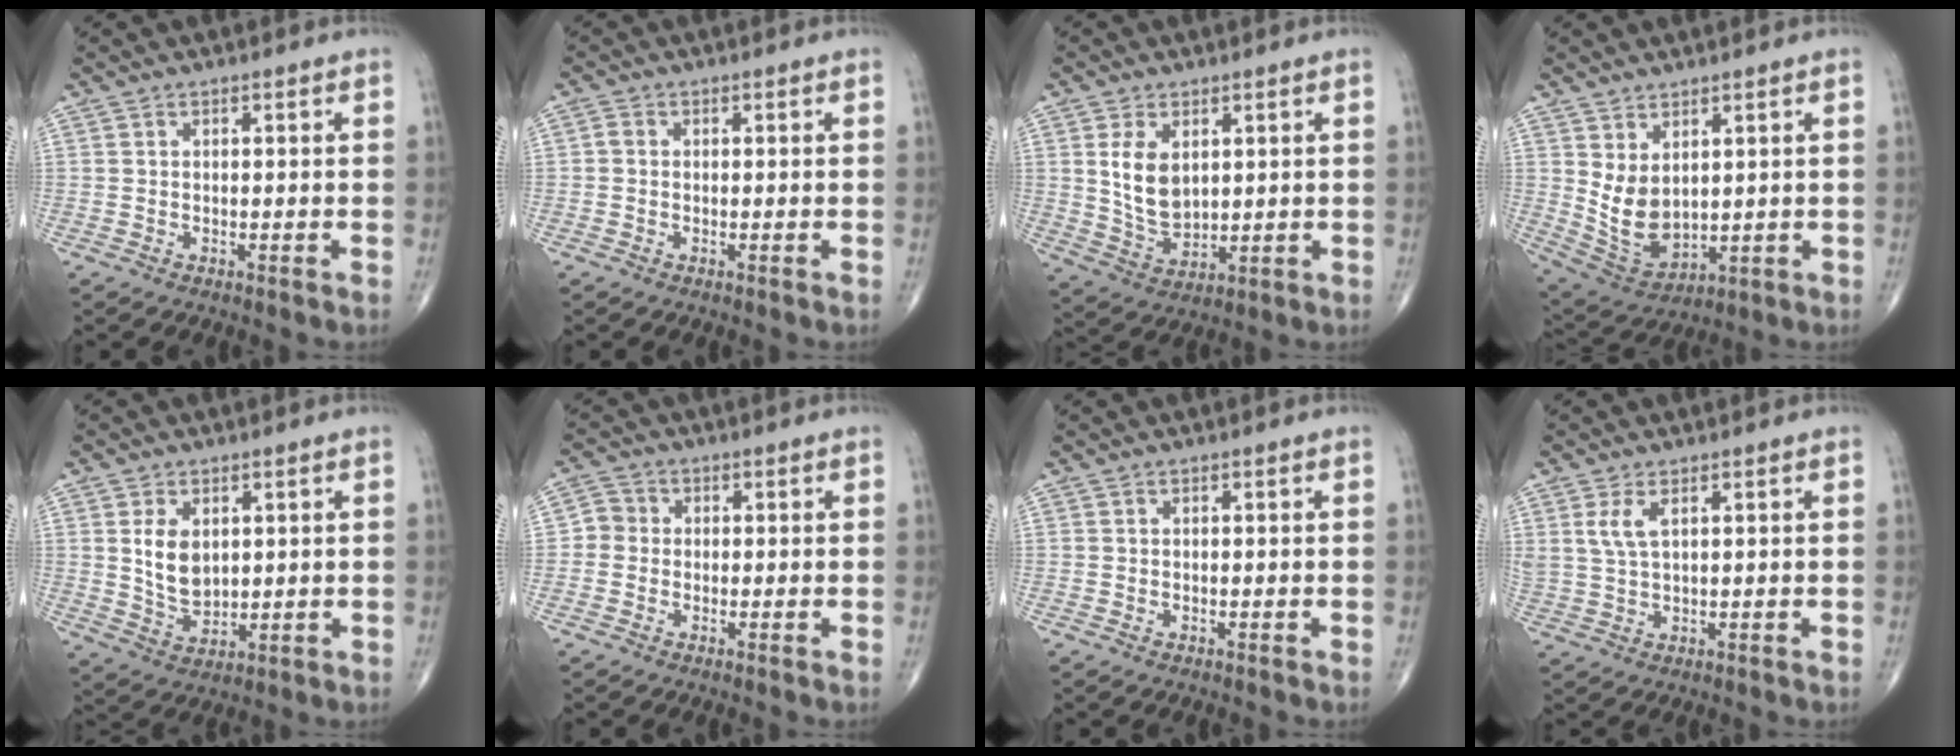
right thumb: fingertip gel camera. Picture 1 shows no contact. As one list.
[{"total": 1.1, "force": [-0.1, 0.9, 0.6], "torque": [-0.006, 0.002, -0.006]}, {"total": 8.4, "force": [2.3, 5.1, 6.2], "torque": [-0.102, -0.018, 0.057]}, {"total": 8.4, "force": [2.3, 5.2, 6.3], "torque": [-0.103, -0.026, 0.069]}, {"total": 7.2, "force": [1.8, 4.6, 5.2], "torque": [-0.078, -0.017, 0.044]}, {"total": 3.2, "force": [-0.4, 3.0, 1.0], "torque": [0.000, 0.007, -0.019]}, {"total": 0.0}, {"total": 3.8, "force": [1.6, 1.6, 3.1], "torque": [-0.068, -0.003, 0.041]}]